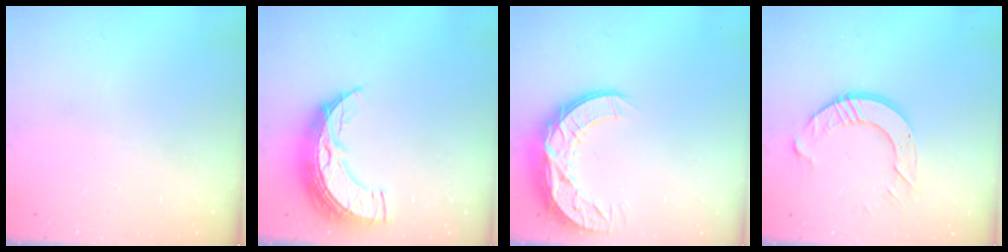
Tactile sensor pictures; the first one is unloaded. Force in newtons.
{"total": 12.2, "press": 12.2, "slide": 0.9}
{"total": 12.6, "press": 12.6, "slide": 0.7}
{"total": 9.1, "press": 9.0, "slide": 0.7}